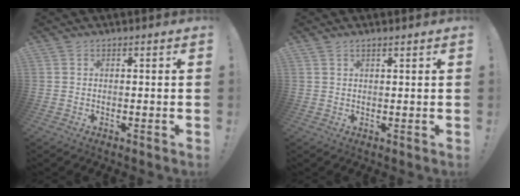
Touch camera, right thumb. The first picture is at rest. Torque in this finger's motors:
{"motor_torque": [0.00, -0.14, -0.15, 0.10, 0.01]}